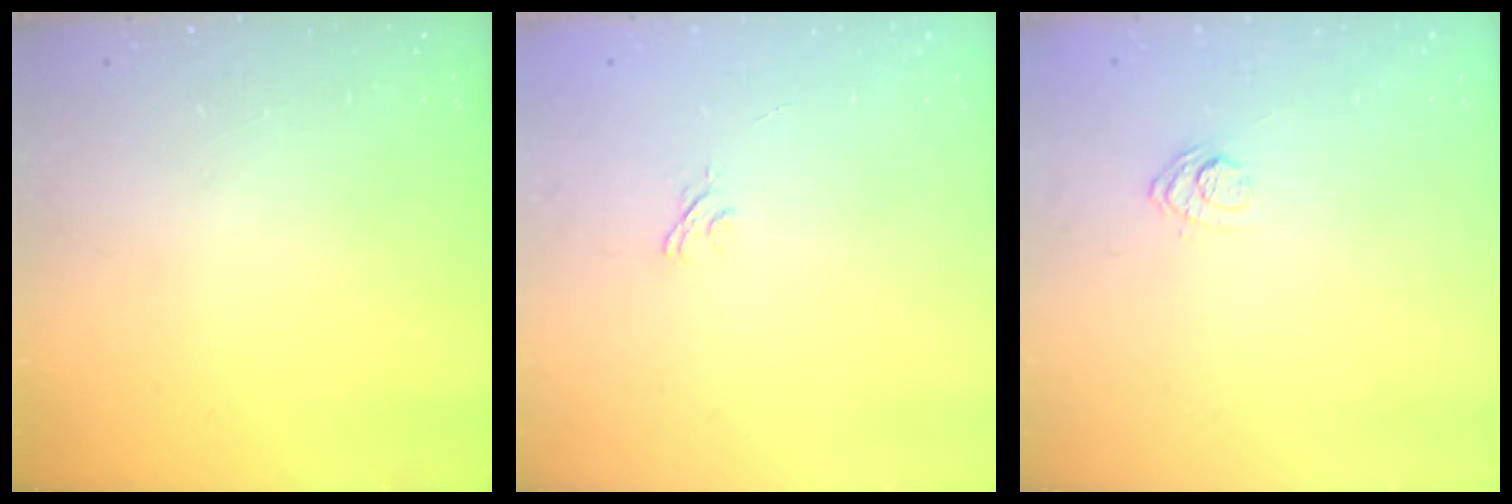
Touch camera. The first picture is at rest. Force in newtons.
{"total": 3.6, "press": 3.4, "slide": 1.2}
{"total": 8.2, "press": 8.0, "slide": 1.5}